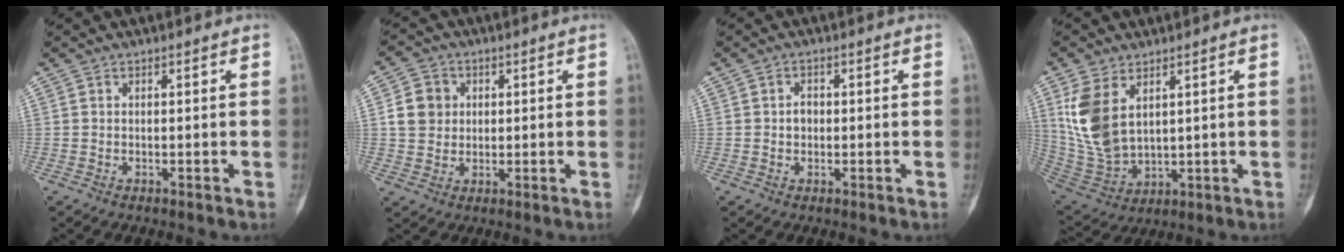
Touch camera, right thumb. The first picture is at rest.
{"total": 6.4, "force": [1.2, 5.8, 2.5], "torque": [-0.023, 0.001, 0.018]}
{"total": 2.0, "force": [-0.1, 1.6, 1.2], "torque": [-0.009, 0.005, -0.003]}
{"total": 11.8, "force": [4.3, 7.0, 8.5], "torque": [-0.172, -0.019, 0.107]}